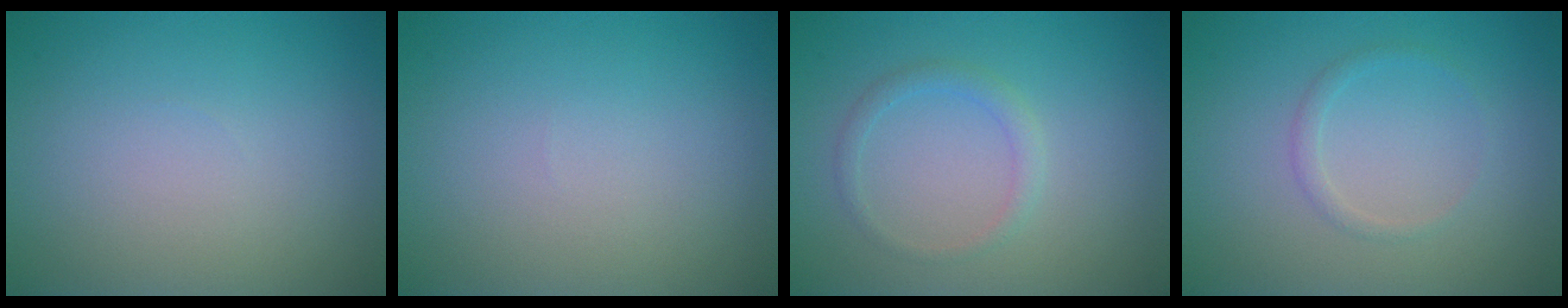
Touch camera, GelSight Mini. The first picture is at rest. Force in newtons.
{"total": 0.0}
{"total": 1.4, "press": 1.4, "slide": 0.1}
{"total": 1.0, "press": 1.0, "slide": 0.0}